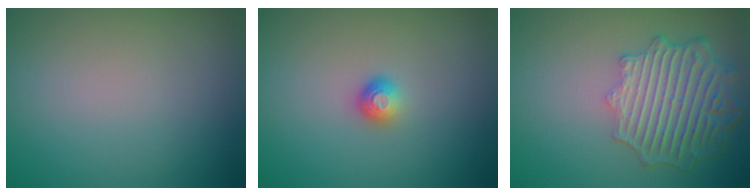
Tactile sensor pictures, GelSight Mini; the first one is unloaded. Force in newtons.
{"total": 1.3, "press": 1.2, "slide": 0.7}
{"total": 6.7, "press": 5.2, "slide": 4.3}